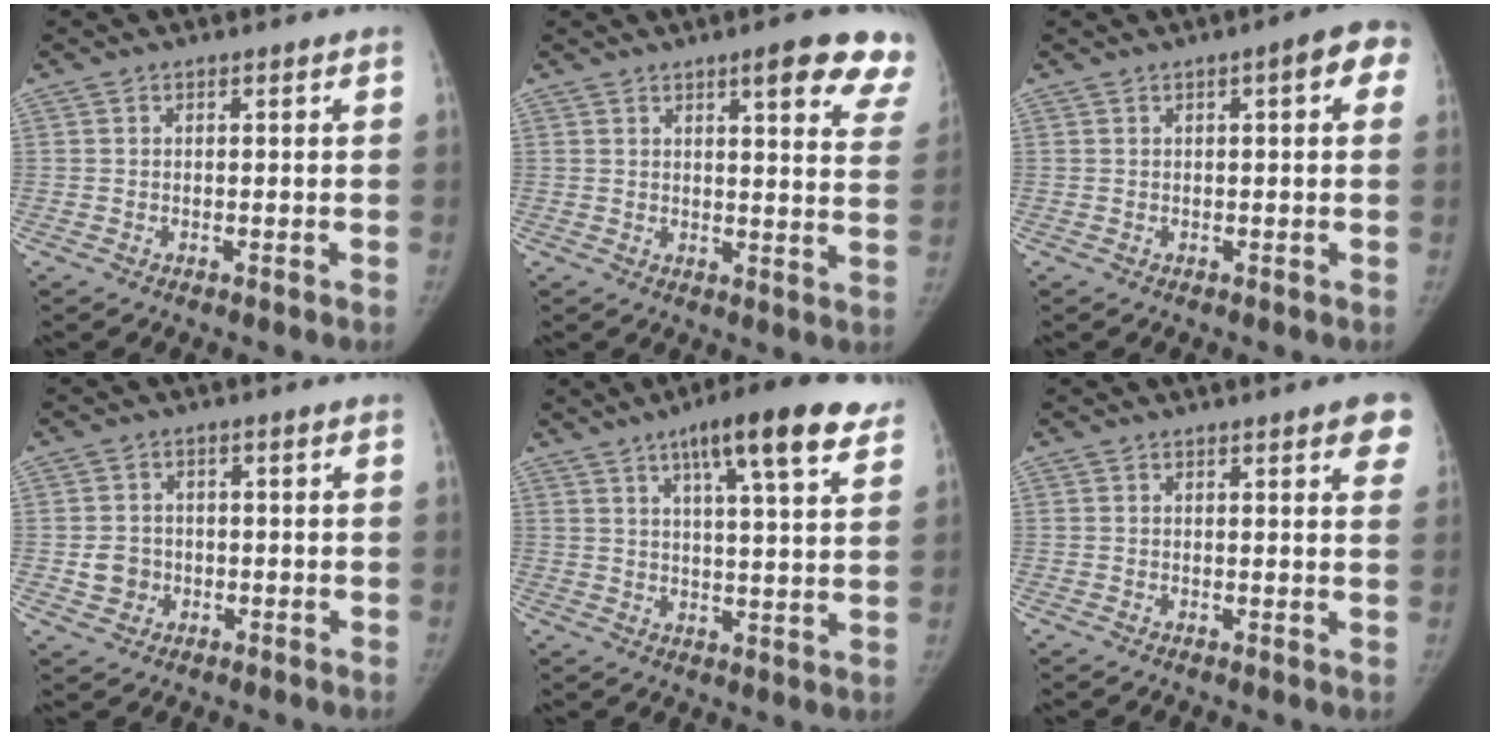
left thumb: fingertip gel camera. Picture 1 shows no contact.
{"total": 14.7, "force": [10.0, 3.0, 10.3], "torque": [-0.098, -0.039, 0.106]}
{"total": 5.6, "force": [1.7, 1.8, 5.0], "torque": [-0.049, 0.008, 0.011]}
{"total": 4.2, "force": [-0.7, 3.9, 1.5], "torque": [-0.007, 0.007, -0.009]}
{"total": 16.0, "force": [9.6, 3.3, 12.3], "torque": [-0.157, -0.026, 0.135]}
{"total": 5.9, "force": [3.3, 1.4, 4.6], "torque": [-0.034, -0.006, 0.034]}